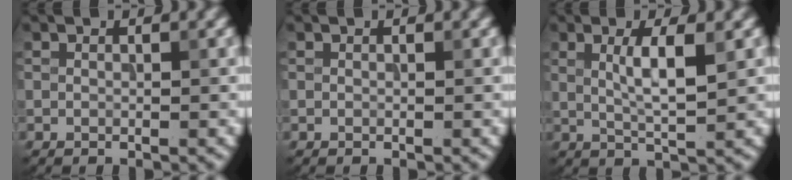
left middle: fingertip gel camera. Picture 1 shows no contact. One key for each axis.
{"total": 0.0}
{"total": 3.8, "fx": 1.0, "fy": 0.8, "fz": 3.6, "tx": -0.063, "ty": 0.000, "tz": 0.017}